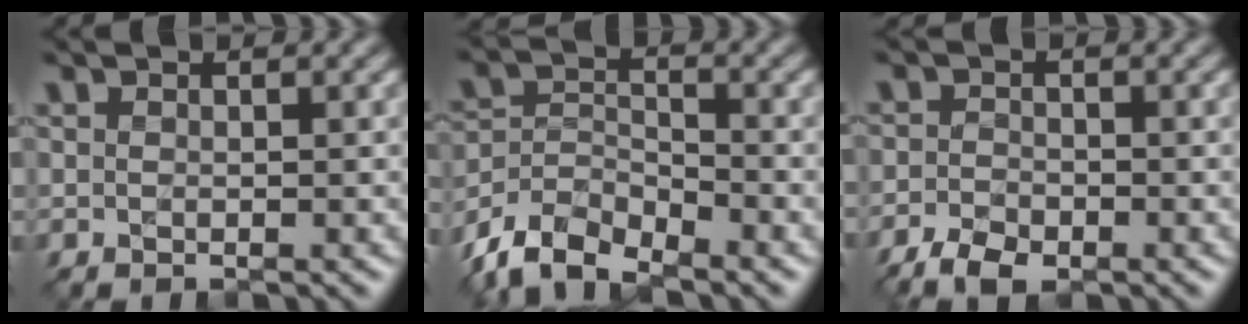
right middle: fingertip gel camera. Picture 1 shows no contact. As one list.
[{"total": 6.3, "force": [-5.3, 2.4, 2.6], "torque": [-0.052, -0.008, -0.113]}, {"total": 3.9, "force": [-2.7, 1.9, 2.1], "torque": [-0.040, -0.005, -0.056]}]